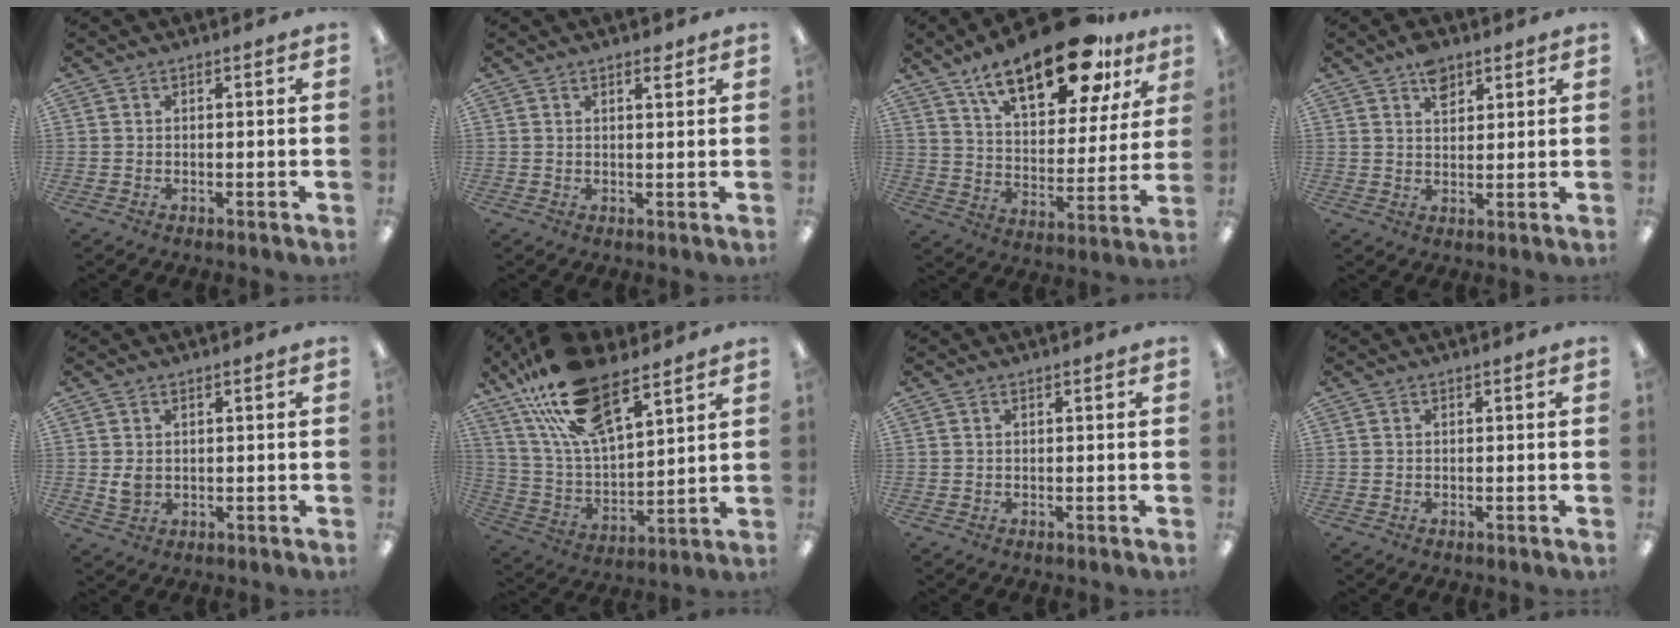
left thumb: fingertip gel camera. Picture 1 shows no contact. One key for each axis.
{"total": 2.1, "fx": 1.8, "fy": 0.5, "fz": 1.1, "tx": -0.008, "ty": -0.007, "tz": 0.028}
{"total": 21.9, "fx": 14.4, "fy": 8.9, "fz": 13.9, "tx": -0.217, "ty": -0.070, "tz": 0.240}
{"total": 5.3, "fx": 3.5, "fy": 2.9, "fz": 2.7, "tx": -0.039, "ty": -0.012, "tz": 0.061}
{"total": 2.9, "fx": 0.7, "fy": 2.2, "fz": 1.7, "tx": -0.025, "ty": 0.000, "tz": 0.012}
{"total": 21.6, "fx": 15.1, "fy": 8.3, "fz": 12.9, "tx": -0.264, "ty": -0.068, "tz": 0.268}
{"total": 0.0}
{"total": 0.0}